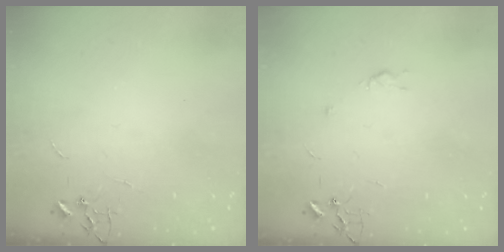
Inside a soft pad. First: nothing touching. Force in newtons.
{"total": 3.1, "press": 3.0, "slide": 0.5}